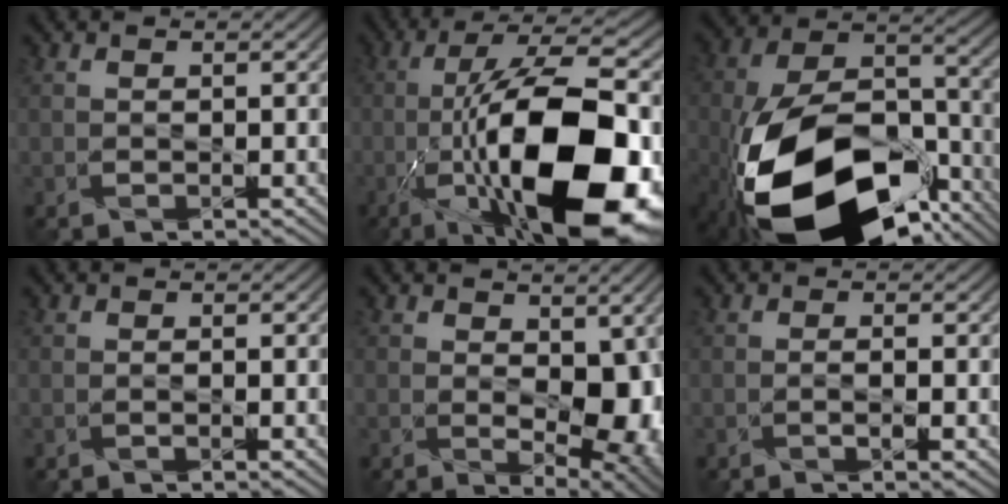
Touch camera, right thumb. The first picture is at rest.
{"total": 18.0, "force": [-5.4, 6.5, 15.9], "torque": [-0.274, 0.008, -0.092]}
{"total": 21.8, "force": [-11.2, 11.8, 14.5], "torque": [-0.307, -0.065, -0.163]}
{"total": 0.7, "force": [-0.4, 0.1, 0.6], "torque": [-0.006, -0.005, -0.009]}
{"total": 7.9, "force": [-0.7, 4.7, 6.3], "torque": [-0.085, -0.033, 0.012]}
{"total": 1.5, "force": [-0.6, 0.3, 1.3], "torque": [-0.020, -0.002, -0.016]}